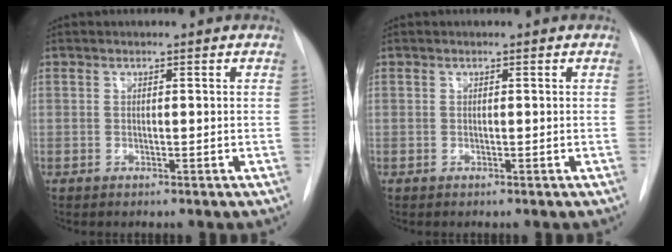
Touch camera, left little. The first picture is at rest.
{"total": 0.0}